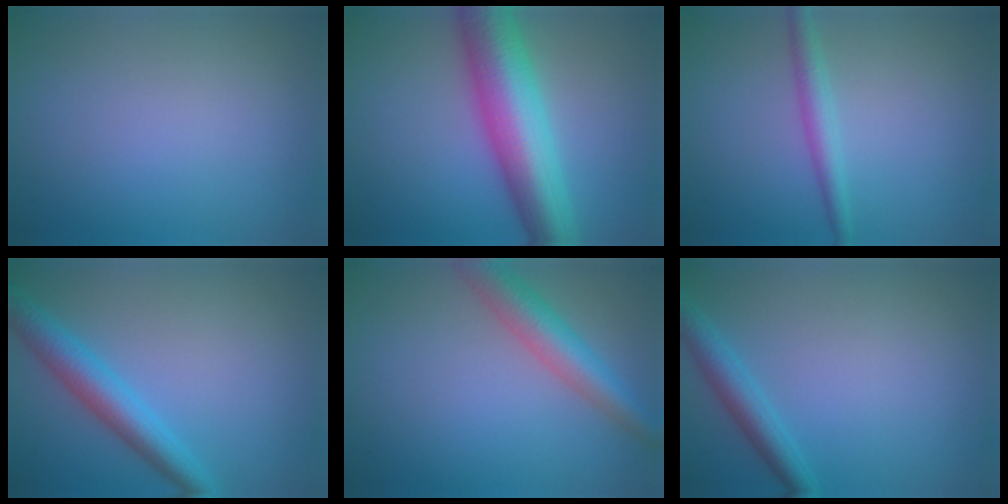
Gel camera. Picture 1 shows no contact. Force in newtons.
{"total": 10.1, "press": 10.1, "slide": 0.1}
{"total": 2.2, "press": 2.2, "slide": 0.1}
{"total": 4.3, "press": 4.3, "slide": 0.2}
{"total": 4.6, "press": 4.6, "slide": 0.1}
{"total": 2.8, "press": 2.8, "slide": 0.1}